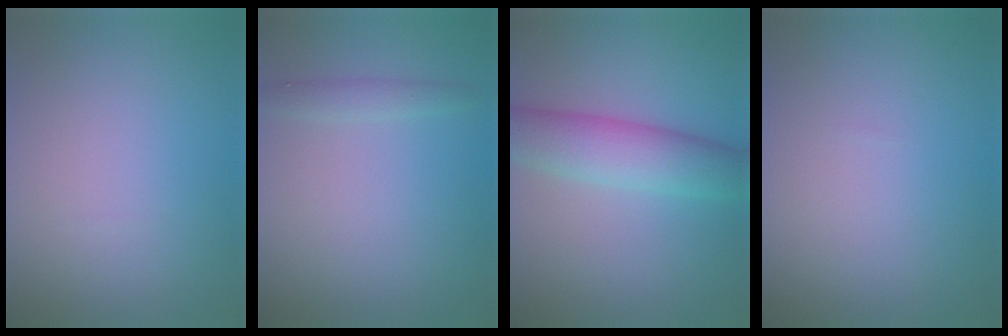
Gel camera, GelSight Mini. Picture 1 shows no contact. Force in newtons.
{"total": 1.2, "press": 1.2, "slide": 0.0}
{"total": 5.7, "press": 5.7, "slide": 0.1}
{"total": 0.0}